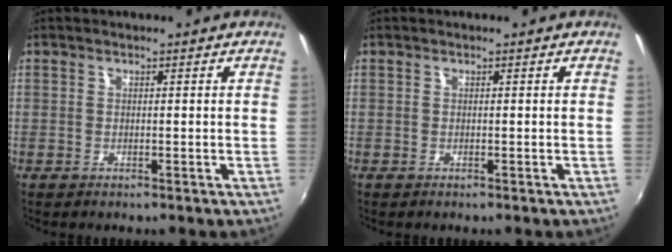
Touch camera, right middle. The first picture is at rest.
{"total": 0.0}